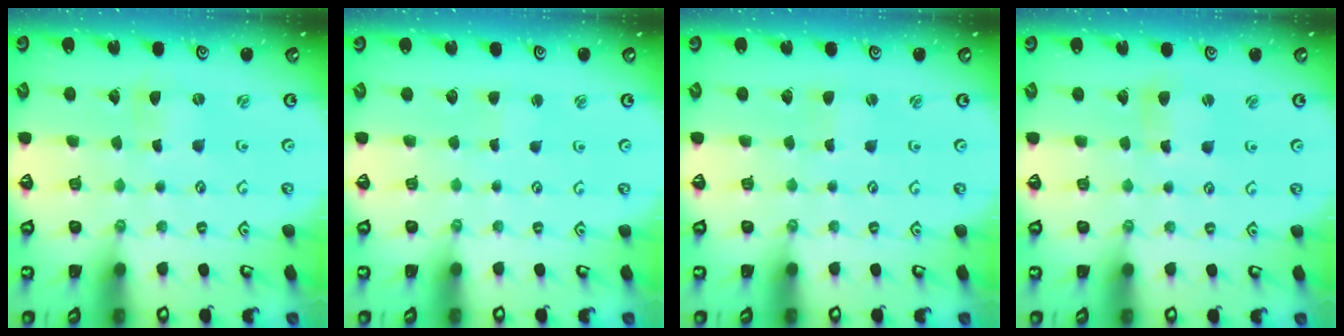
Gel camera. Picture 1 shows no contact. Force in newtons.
{"total": 1.5, "press": 1.5, "slide": 0.3}
{"total": 0.0}
{"total": 3.1, "press": 3.1, "slide": 0.3}